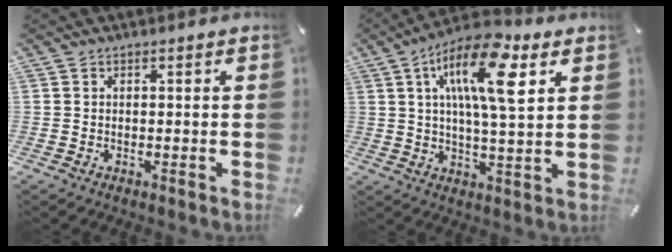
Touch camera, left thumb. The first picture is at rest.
{"total": 15.9, "force": [6.8, 4.9, 13.5], "torque": [-0.239, -0.015, 0.109]}